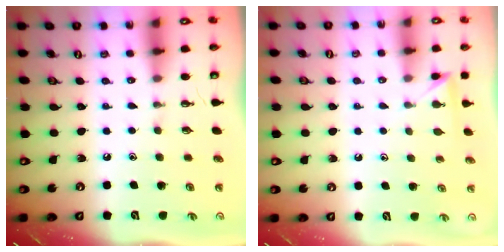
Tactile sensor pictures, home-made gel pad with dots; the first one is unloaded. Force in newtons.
{"total": 2.9, "press": 2.9, "slide": 0.3}